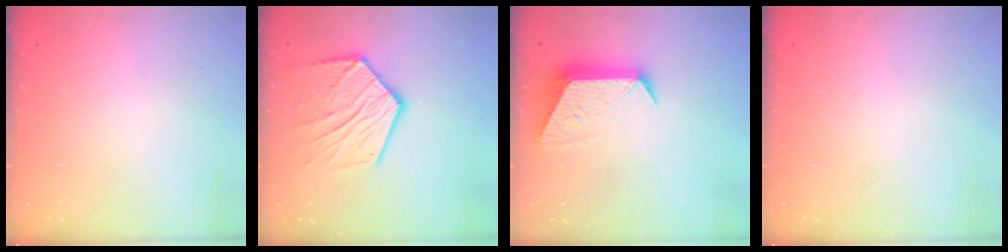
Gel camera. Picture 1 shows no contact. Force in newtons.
{"total": 16.9, "press": 16.8, "slide": 1.3}
{"total": 10.9, "press": 10.8, "slide": 1.0}
{"total": 0.0}